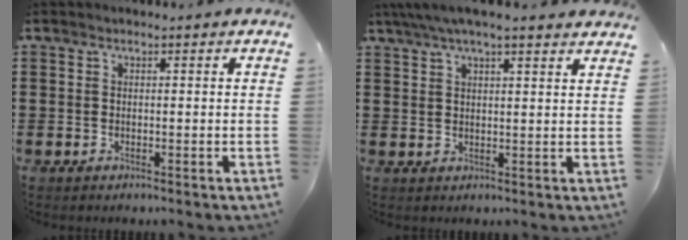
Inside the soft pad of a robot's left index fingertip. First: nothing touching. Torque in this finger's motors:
{"motor_torque": [2.14, 0.00, 0.85, 0.21]}